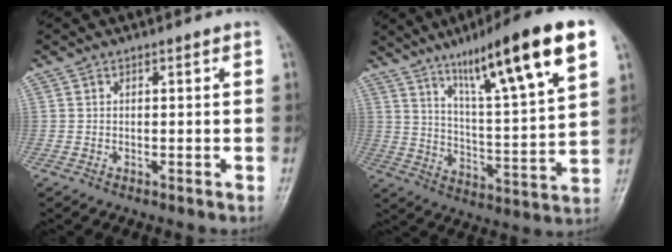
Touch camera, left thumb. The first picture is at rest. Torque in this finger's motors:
{"motor_torque": [1.50, 0.07, 1.95, -0.82, 0.34]}